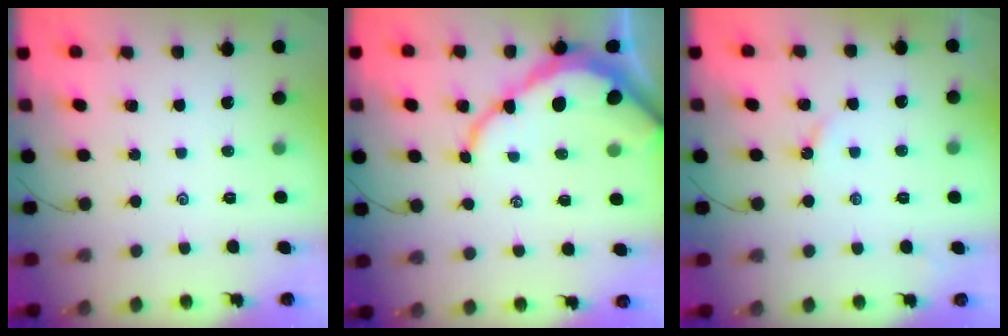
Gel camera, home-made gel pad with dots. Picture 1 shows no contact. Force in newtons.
{"total": 10.5, "press": 10.4, "slide": 1.1}
{"total": 2.0, "press": 2.0, "slide": 0.3}